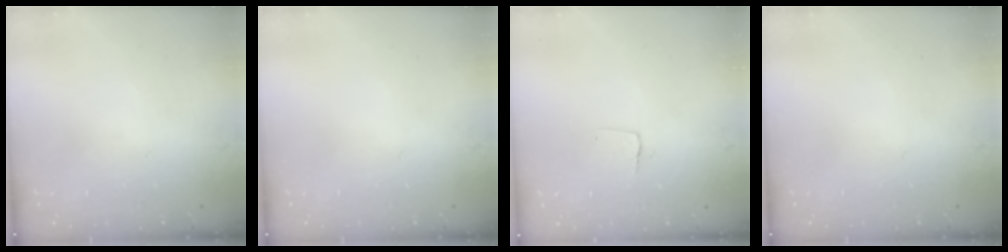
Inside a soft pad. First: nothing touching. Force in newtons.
{"total": 0.0}
{"total": 3.1, "press": 3.1, "slide": 0.3}
{"total": 0.0}